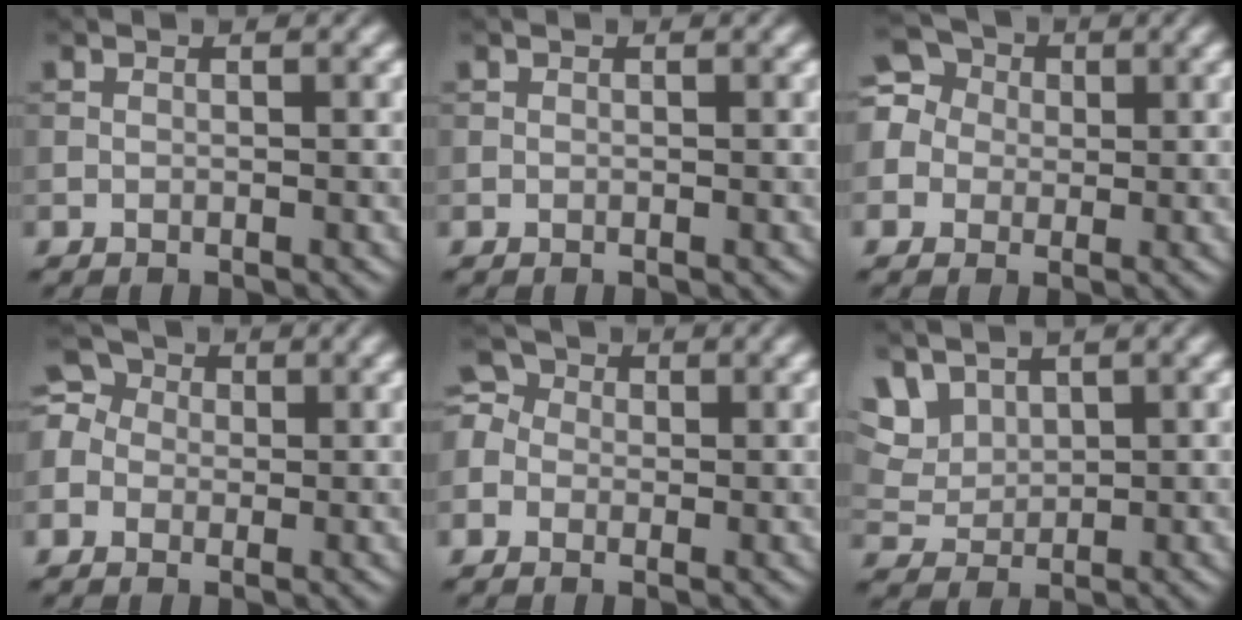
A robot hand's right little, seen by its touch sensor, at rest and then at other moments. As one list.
[{"total": 0.0}, {"total": 6.0, "force": [0.9, 5.4, 2.5], "torque": [-0.056, 0.041, -0.018]}, {"total": 3.9, "force": [0.0, 3.5, 1.6], "torque": [-0.028, 0.023, -0.016]}, {"total": 3.1, "force": [-0.2, 2.9, 1.2], "torque": [-0.018, 0.018, -0.016]}, {"total": 4.2, "force": [2.8, 2.4, 1.9], "torque": [-0.050, 0.001, 0.062]}]